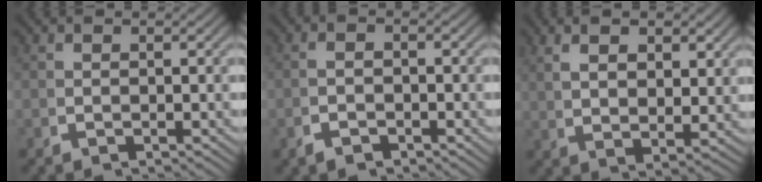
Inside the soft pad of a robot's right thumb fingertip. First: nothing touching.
{"total": 1.4, "force": [-1.2, 0.4, 0.6], "torque": [-0.011, 0.002, -0.021]}
{"total": 3.2, "force": [2.0, 0.9, 2.4], "torque": [-0.031, 0.001, 0.046]}